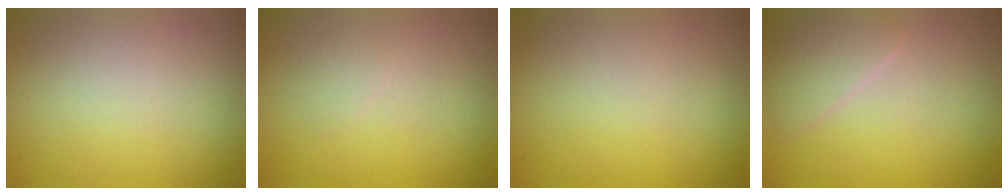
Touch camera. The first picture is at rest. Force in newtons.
{"total": 0.8, "press": 0.8, "slide": 0.1}
{"total": 0.0}
{"total": 2.4, "press": 2.4, "slide": 0.1}